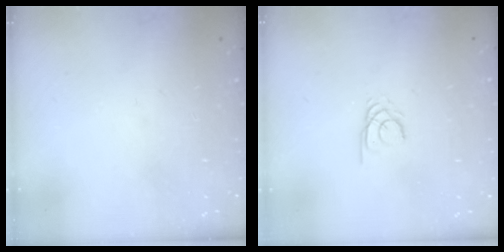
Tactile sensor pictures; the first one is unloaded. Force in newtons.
{"total": 2.4, "press": 2.4, "slide": 0.1}